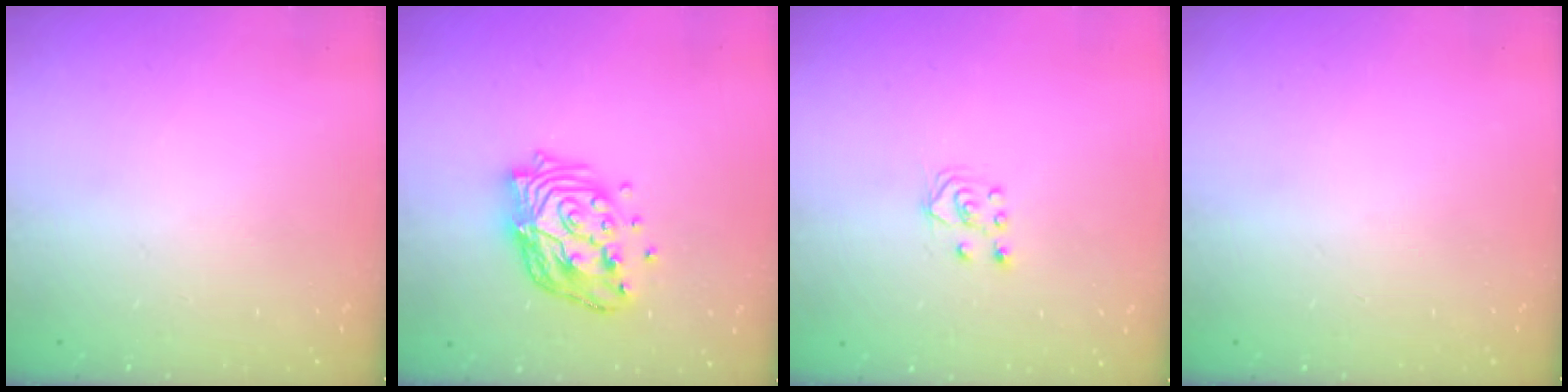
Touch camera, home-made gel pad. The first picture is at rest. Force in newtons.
{"total": 14.8, "press": 14.7, "slide": 1.5}
{"total": 3.9, "press": 3.8, "slide": 0.7}
{"total": 0.0}